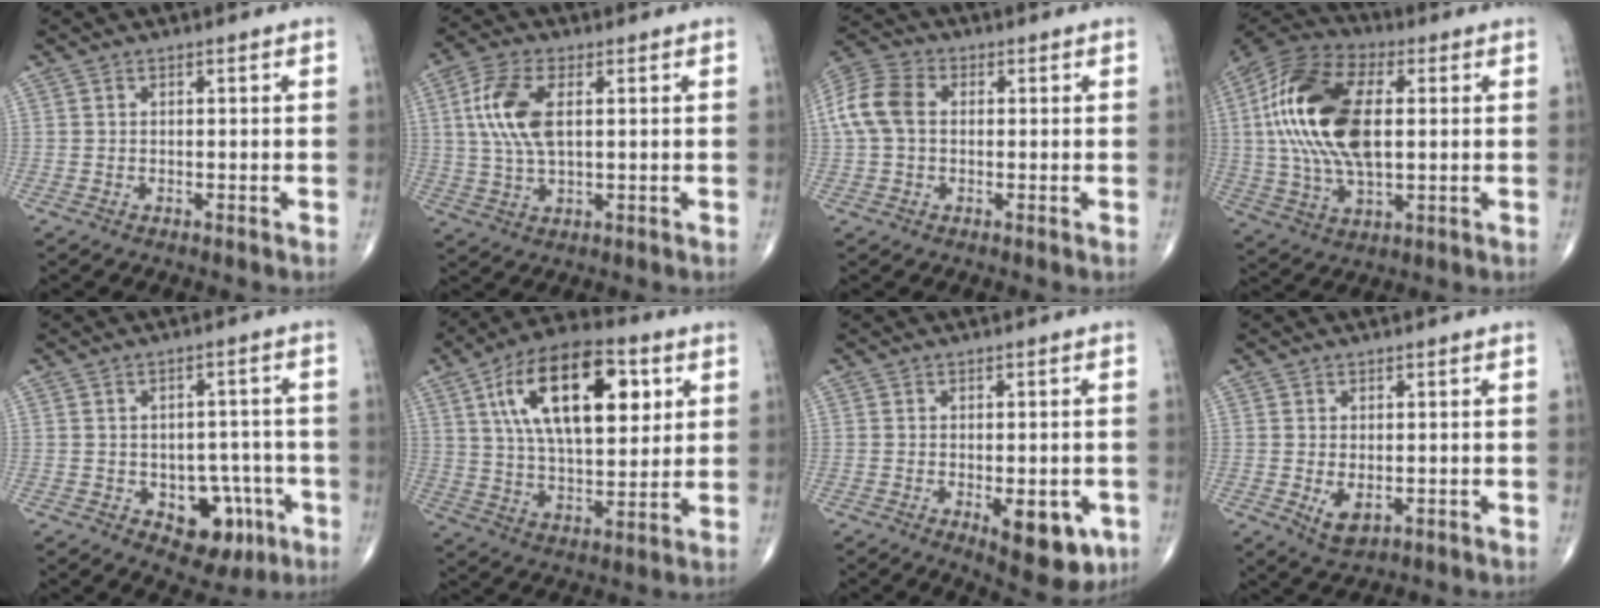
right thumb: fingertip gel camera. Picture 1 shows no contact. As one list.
[{"total": 9.8, "force": [2.1, 4.7, 8.4], "torque": [-0.188, 0.002, 0.041]}, {"total": 8.7, "force": [0.7, 6.1, 6.1], "torque": [-0.135, 0.025, 0.008]}, {"total": 22.1, "force": [2.7, 11.4, 18.7], "torque": [-0.387, 0.004, 0.042]}, {"total": 9.6, "force": [-3.6, 6.4, 6.1], "torque": [-0.038, 0.025, -0.037]}, {"total": 22.2, "force": [7.4, 10.6, 18.1], "torque": [-0.279, -0.012, 0.121]}, {"total": 9.8, "force": [-3.2, 4.1, 8.2], "torque": [-0.086, -0.007, -0.033]}, {"total": 3.8, "force": [-0.7, 2.2, 3.0], "torque": [-0.046, -0.009, -0.001]}]